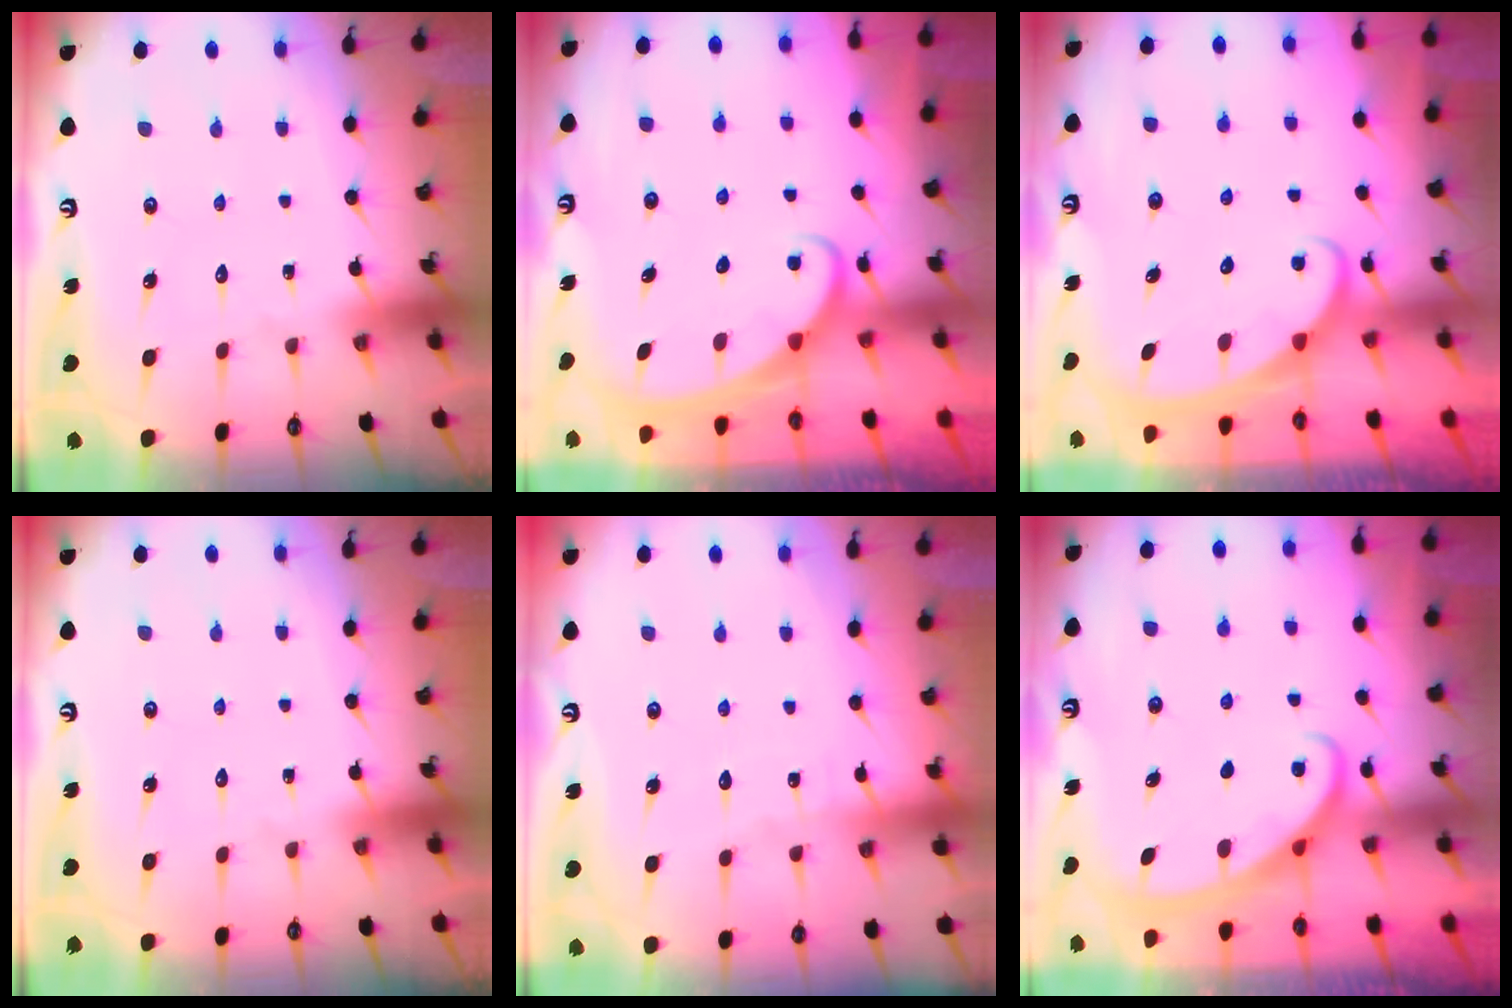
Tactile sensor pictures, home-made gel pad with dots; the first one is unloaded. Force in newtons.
{"total": 2.5, "press": 2.5, "slide": 0.3}
{"total": 2.3, "press": 2.3, "slide": 0.4}
{"total": 0.0}
{"total": 2.3, "press": 2.3, "slide": 0.2}
{"total": 2.9, "press": 2.8, "slide": 0.4}